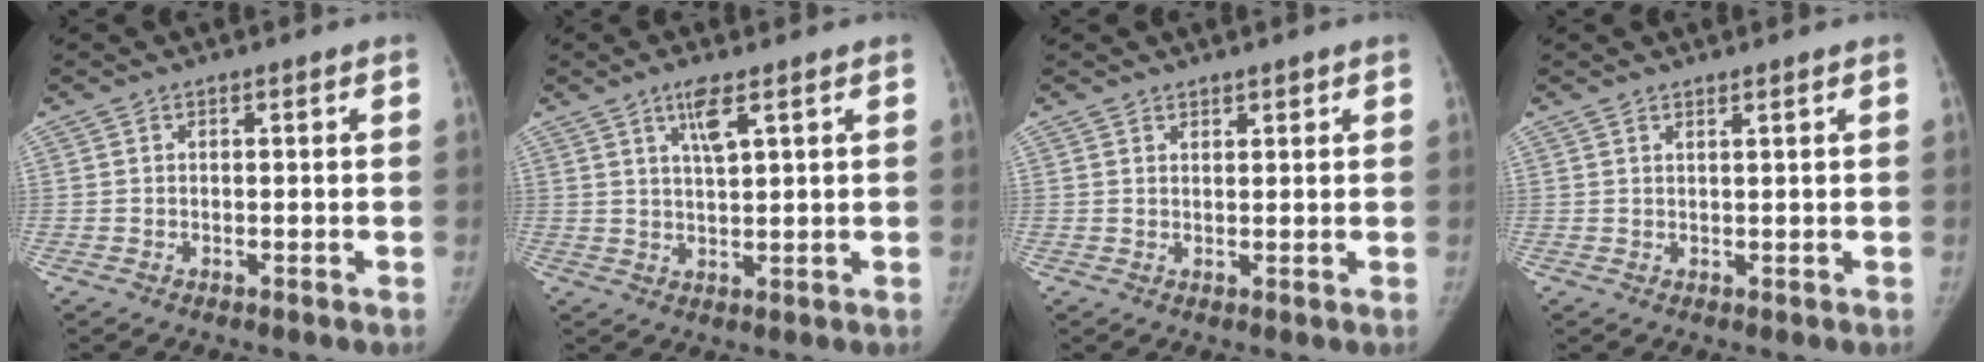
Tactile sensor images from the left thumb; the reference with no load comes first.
{"total": 4.6, "force": [2.4, 1.1, 3.8], "torque": [-0.070, -0.011, 0.048]}
{"total": 1.5, "force": [1.1, 0.8, 0.6], "torque": [0.001, -0.007, 0.016]}
{"total": 1.0, "force": [0.7, 0.0, 0.6], "torque": [-0.009, -0.005, 0.014]}